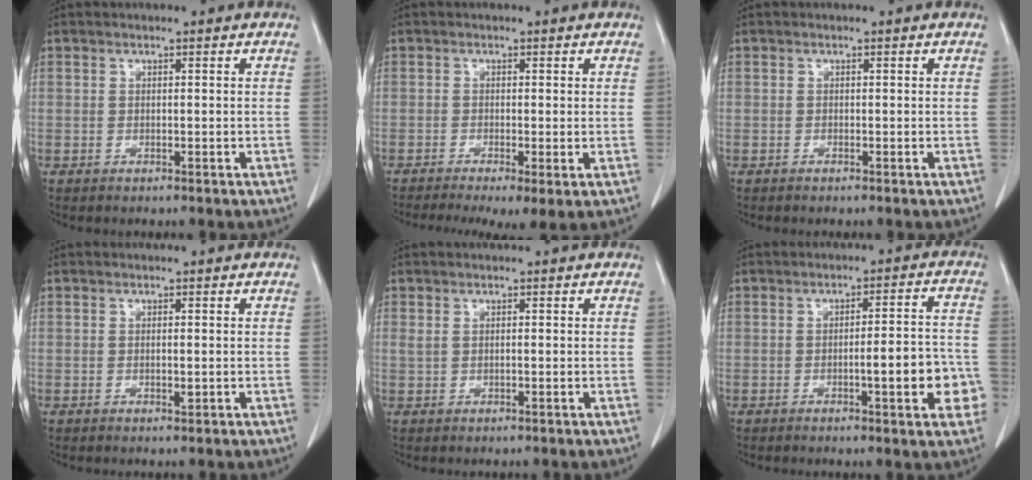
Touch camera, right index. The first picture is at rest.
{"total": 7.3, "force": [-4.3, 1.9, 5.6], "torque": [-0.088, -0.019, -0.072]}
{"total": 0.0}
{"total": 0.8, "force": [-0.1, 0.1, 0.8], "torque": [-0.015, -0.004, 0.000]}
{"total": 0.9, "force": [0.3, 0.3, 0.8], "torque": [-0.027, 0.005, 0.011]}
{"total": 8.5, "force": [-2.7, 1.5, 8.0], "torque": [-0.097, 0.016, -0.031]}